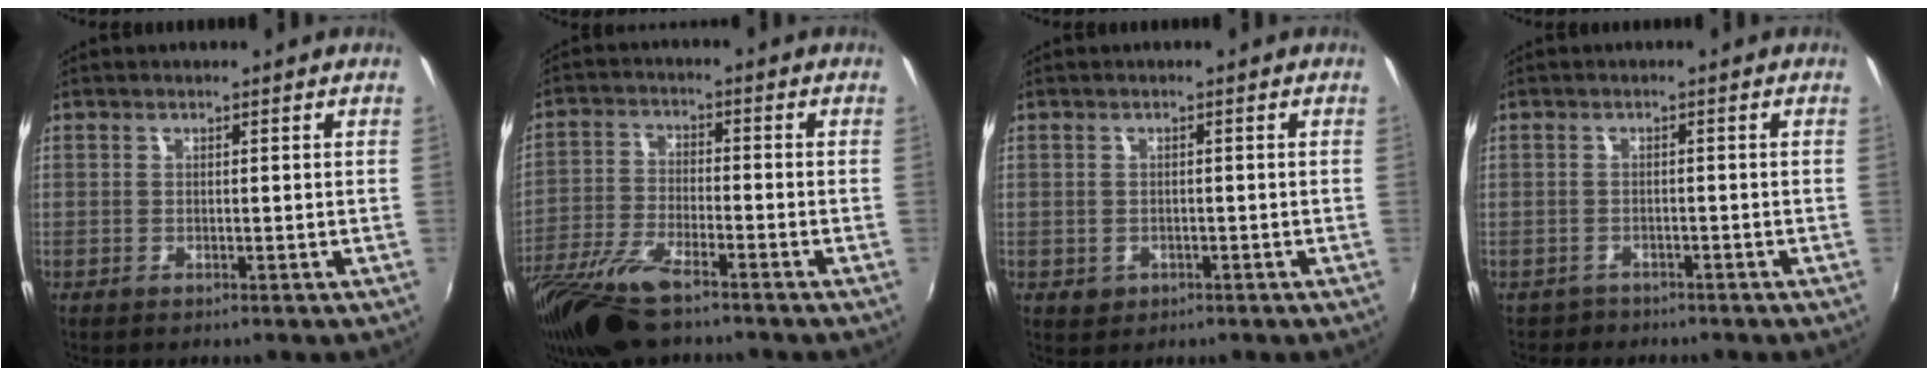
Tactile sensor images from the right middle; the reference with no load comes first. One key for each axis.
{"total": 13.6, "fx": -10.1, "fy": 3.2, "fz": 8.4, "tx": -0.187, "ty": -0.039, "tz": -0.198}
{"total": 2.2, "fx": -0.7, "fy": 1.9, "fz": 0.8, "tx": -0.018, "ty": -0.003, "tz": -0.006}
{"total": 2.6, "fx": -2.0, "fy": 1.7, "fz": 0.1, "tx": -0.011, "ty": -0.002, "tz": -0.031}